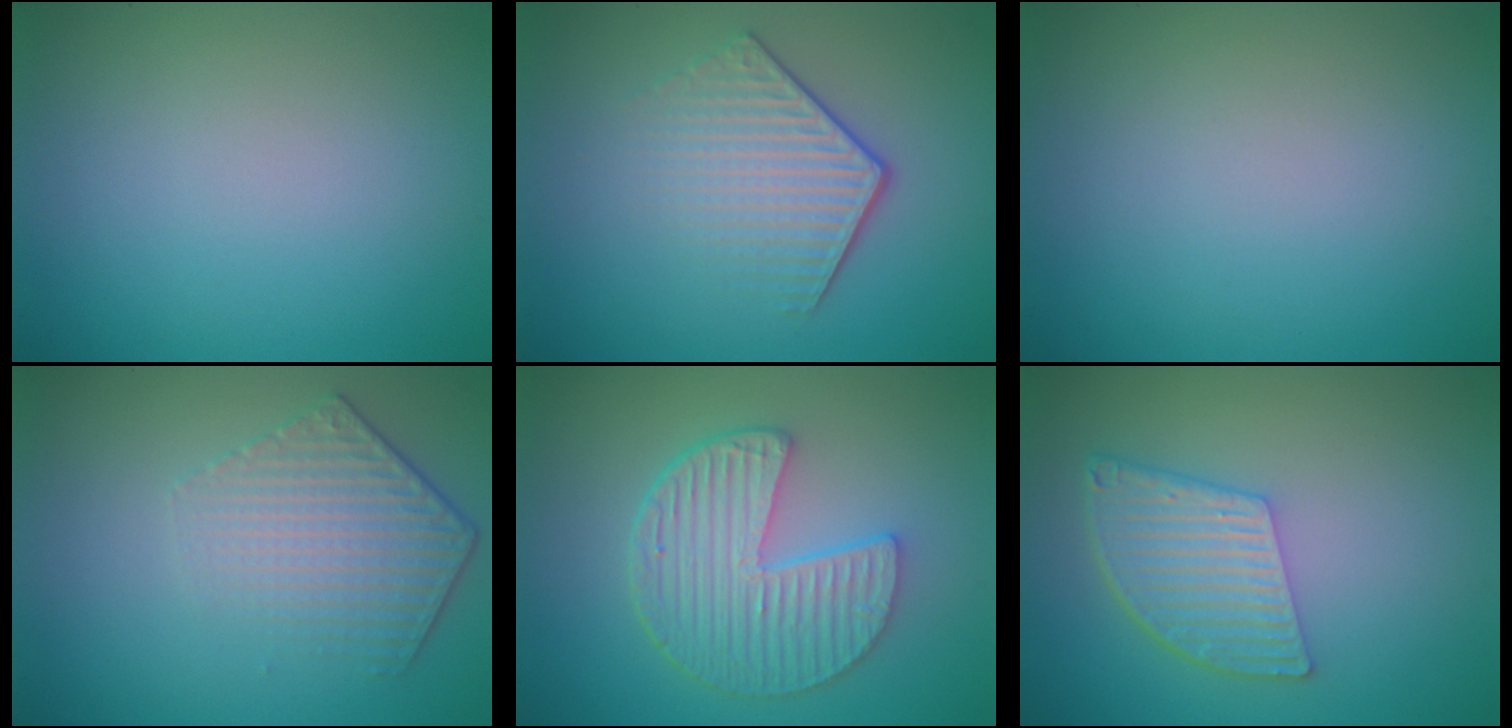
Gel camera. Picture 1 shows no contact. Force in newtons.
{"total": 4.2, "press": 3.0, "slide": 2.9}
{"total": 0.0}
{"total": 4.3, "press": 3.2, "slide": 2.9}
{"total": 6.3, "press": 4.5, "slide": 4.3}
{"total": 5.3, "press": 3.9, "slide": 3.7}